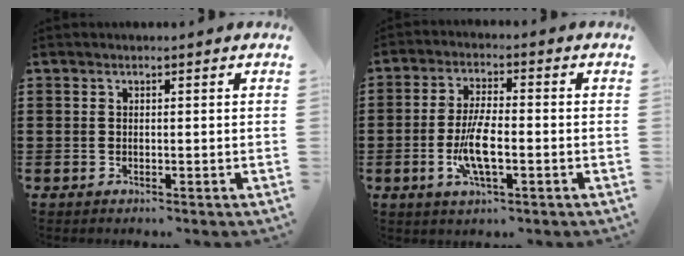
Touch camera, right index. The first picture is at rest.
{"total": 7.2, "force": [-1.9, 2.0, 6.7], "torque": [-0.145, -0.012, -0.038]}